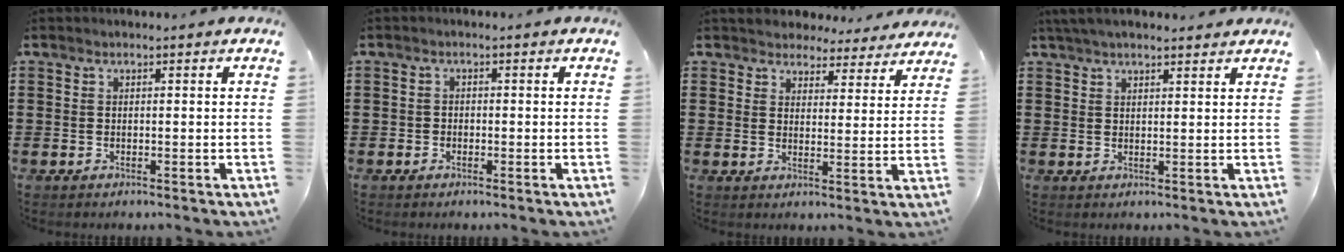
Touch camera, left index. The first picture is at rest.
{"total": 1.0, "force": [-0.6, 0.7, 0.2], "torque": [-0.007, 0.002, -0.015]}
{"total": 4.2, "force": [4.0, 1.1, -0.2], "torque": [-0.010, -0.020, 0.070]}
{"total": 3.0, "force": [2.6, 0.5, 1.4], "torque": [-0.033, 0.005, 0.049]}